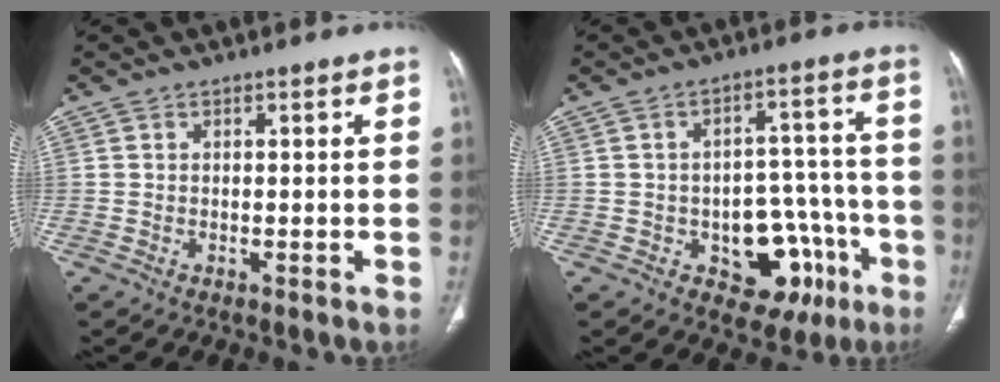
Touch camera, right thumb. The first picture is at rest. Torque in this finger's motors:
{"motor_torque": [3.98, 1.04, 0.89, -1.04, 0.29]}